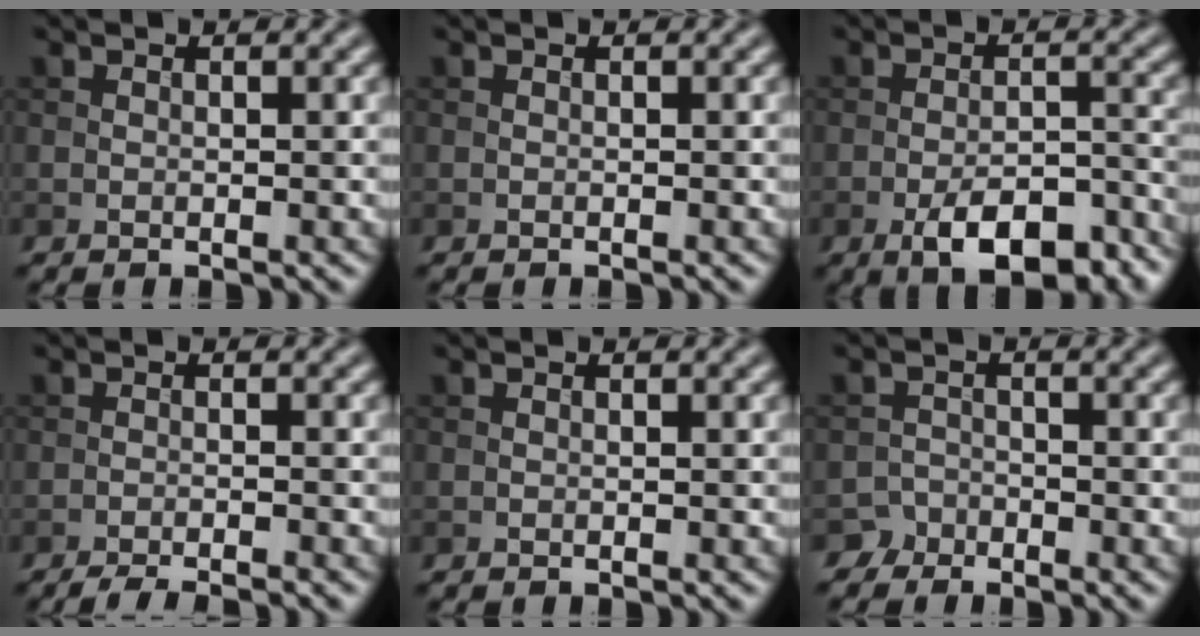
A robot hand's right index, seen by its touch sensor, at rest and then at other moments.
{"total": 0.0}
{"total": 7.6, "force": [-4.4, 2.9, 5.4], "torque": [-0.081, 0.000, -0.067]}
{"total": 3.2, "force": [-2.7, 0.4, 1.6], "torque": [-0.025, -0.003, -0.049]}
{"total": 0.0}
{"total": 2.6, "force": [-2.3, 1.3, -0.3], "torque": [0.014, 0.005, -0.038]}